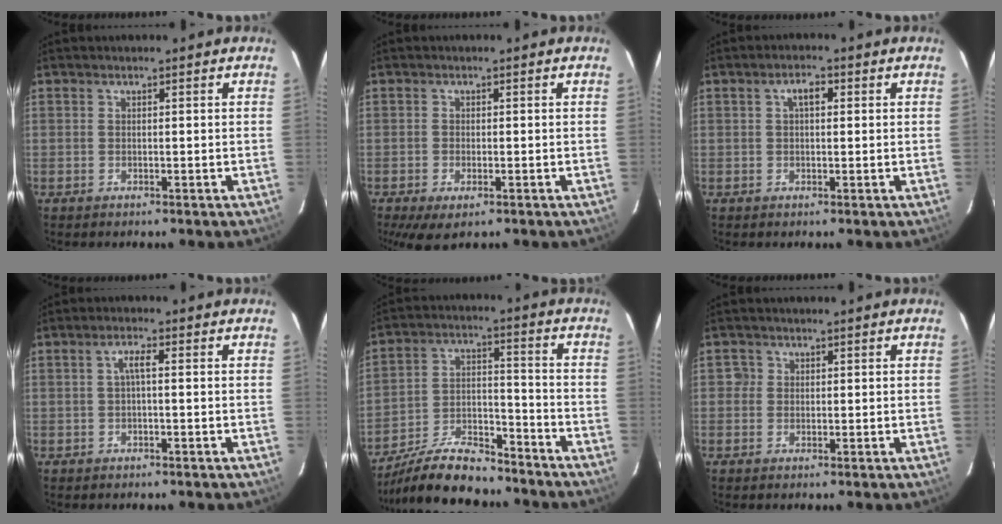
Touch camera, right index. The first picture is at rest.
{"total": 4.8, "force": [-2.6, 2.2, 3.4], "torque": [-0.073, -0.019, -0.043]}
{"total": 2.6, "force": [0.6, 1.3, 2.1], "torque": [-0.038, 0.011, 0.010]}
{"total": 2.0, "force": [-0.1, 0.3, 2.0], "torque": [-0.039, 0.007, -0.003]}
{"total": 15.6, "force": [-13.3, 4.6, 6.6], "torque": [-0.144, 0.005, -0.226]}
{"total": 1.6, "force": [-0.1, 1.6, 0.1], "torque": [0.005, 0.008, -0.004]}